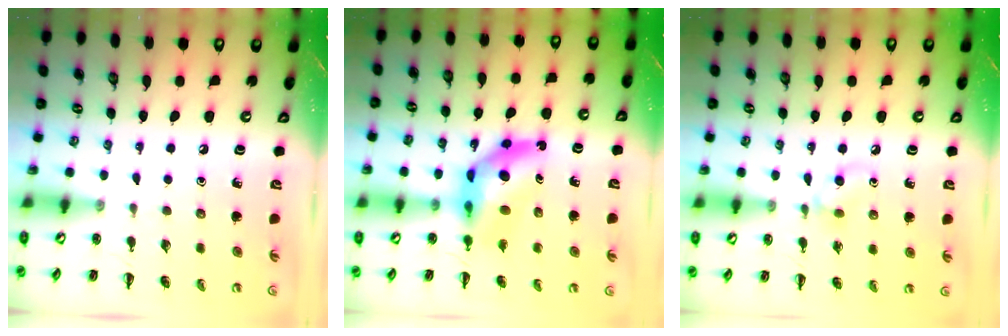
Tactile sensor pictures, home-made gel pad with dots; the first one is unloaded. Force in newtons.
{"total": 9.3, "press": 8.8, "slide": 3.2}
{"total": 5.8, "press": 5.5, "slide": 1.9}